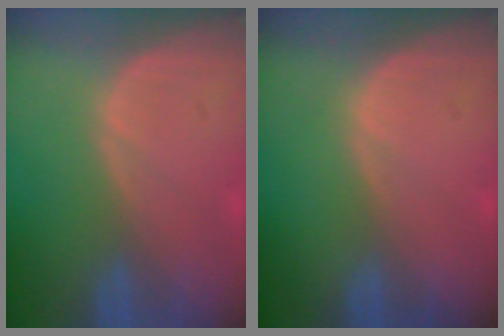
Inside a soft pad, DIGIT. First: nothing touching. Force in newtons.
{"total": 0.0}